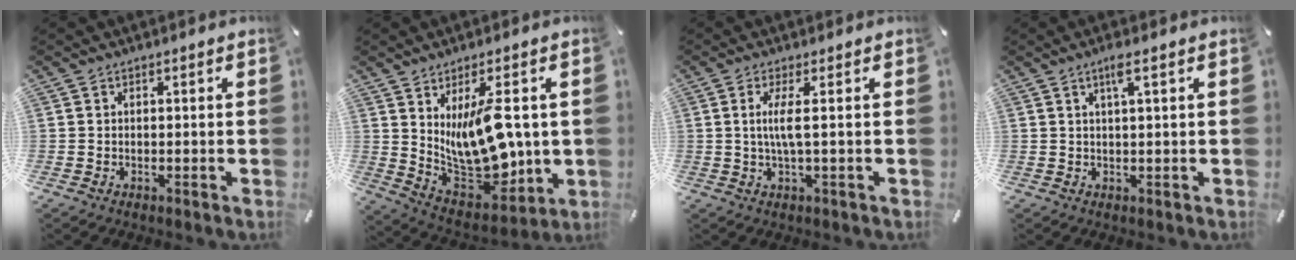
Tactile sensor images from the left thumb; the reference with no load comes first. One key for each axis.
{"total": 16.2, "fx": 4.0, "fy": 8.5, "fz": 13.2, "tx": -0.251, "ty": -0.035, "tz": 0.075}
{"total": 5.0, "fx": 0.4, "fy": 0.4, "fz": 4.9, "tx": -0.093, "ty": -0.006, "tz": 0.005}
{"total": 3.4, "fx": 1.7, "fy": 0.2, "fz": 2.9, "tx": -0.059, "ty": 0.000, "tz": 0.027}